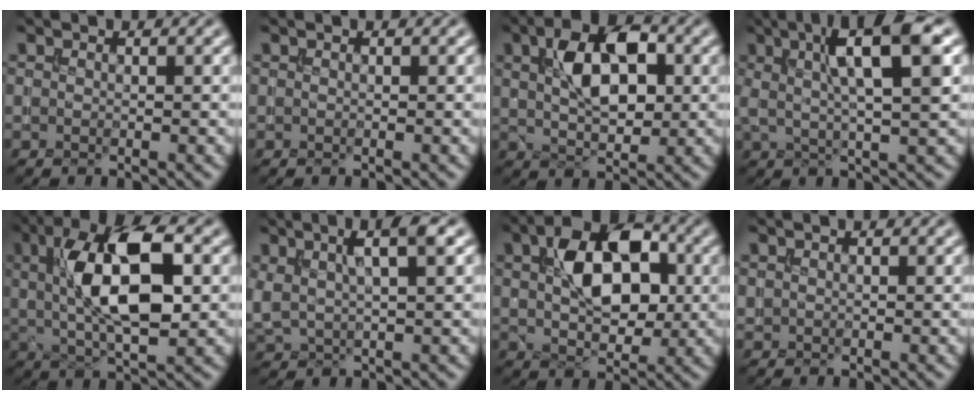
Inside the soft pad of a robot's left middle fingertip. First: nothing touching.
{"total": 0.0}
{"total": 6.6, "force": [1.7, 3.5, 5.3], "torque": [-0.084, 0.010, 0.026]}
{"total": 7.5, "force": [2.3, 1.5, 6.9], "torque": [-0.103, 0.007, 0.039]}
{"total": 9.8, "force": [1.5, 4.0, 8.8], "torque": [-0.147, 0.012, 0.026]}
{"total": 4.7, "force": [2.1, 1.4, 4.0], "torque": [-0.085, 0.006, 0.041]}
{"total": 7.9, "force": [1.7, 4.8, 6.1], "torque": [-0.097, 0.011, 0.027]}
{"total": 0.0}